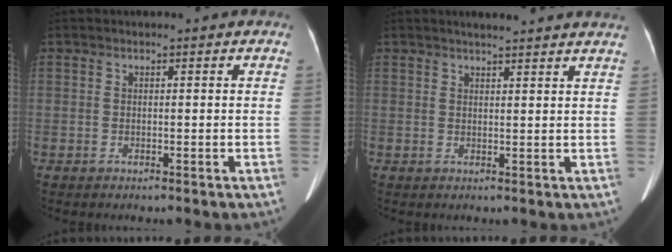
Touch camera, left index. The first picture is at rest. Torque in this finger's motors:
{"motor_torque": [0.00, -0.02, -0.01, 0.00]}